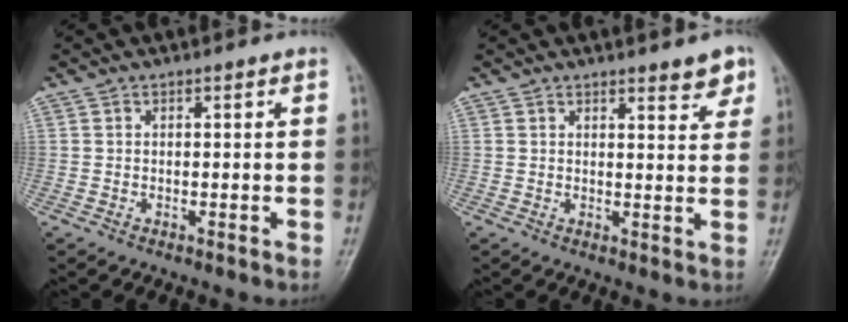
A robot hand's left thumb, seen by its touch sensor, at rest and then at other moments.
{"total": 3.8, "force": [2.8, 1.1, 2.4], "torque": [-0.016, -0.019, 0.035]}